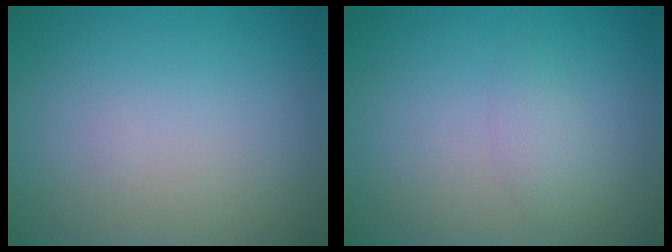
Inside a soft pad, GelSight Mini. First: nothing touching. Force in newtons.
{"total": 1.2, "press": 1.2, "slide": 0.1}